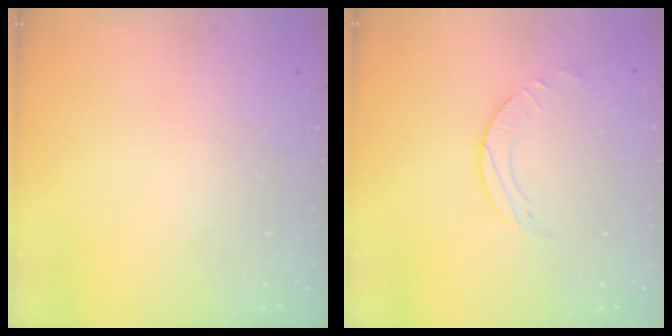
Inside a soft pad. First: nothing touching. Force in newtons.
{"total": 2.5, "press": 2.5, "slide": 0.2}